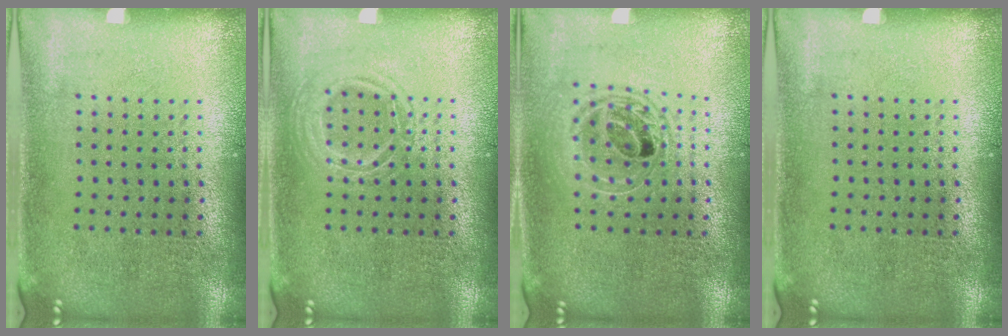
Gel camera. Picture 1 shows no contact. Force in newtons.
{"total": 1.6, "press": 1.6, "slide": 0.2}
{"total": 1.7, "press": 1.4, "slide": 0.9}
{"total": 0.0}